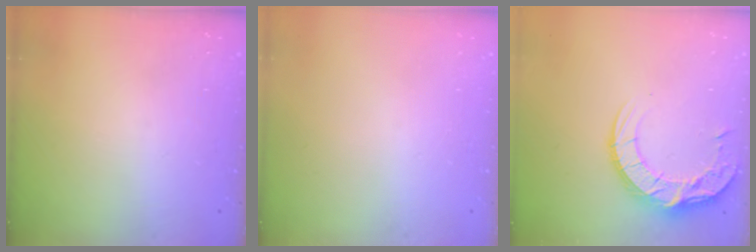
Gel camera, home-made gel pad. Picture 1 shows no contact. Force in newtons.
{"total": 0.0}
{"total": 13.7, "press": 13.6, "slide": 1.1}